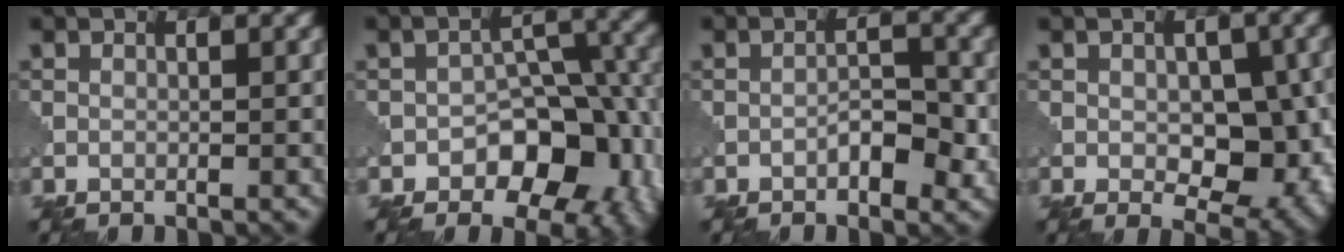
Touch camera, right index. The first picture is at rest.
{"total": 10.0, "force": [-3.7, 6.1, 7.1], "torque": [-0.077, -0.002, -0.058]}
{"total": 2.8, "force": [-1.2, 1.2, 2.2], "torque": [-0.031, 0.007, -0.020]}
{"total": 7.6, "force": [-0.8, 4.6, 6.0], "torque": [-0.084, -0.017, -0.004]}